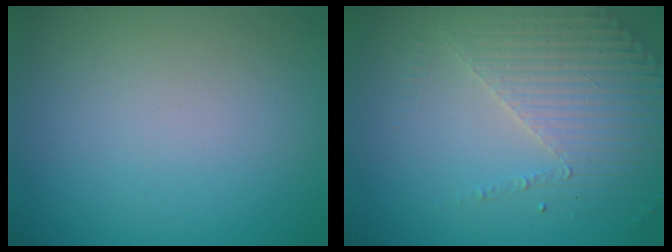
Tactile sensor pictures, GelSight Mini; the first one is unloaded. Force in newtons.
{"total": 4.3, "press": 3.2, "slide": 2.9}